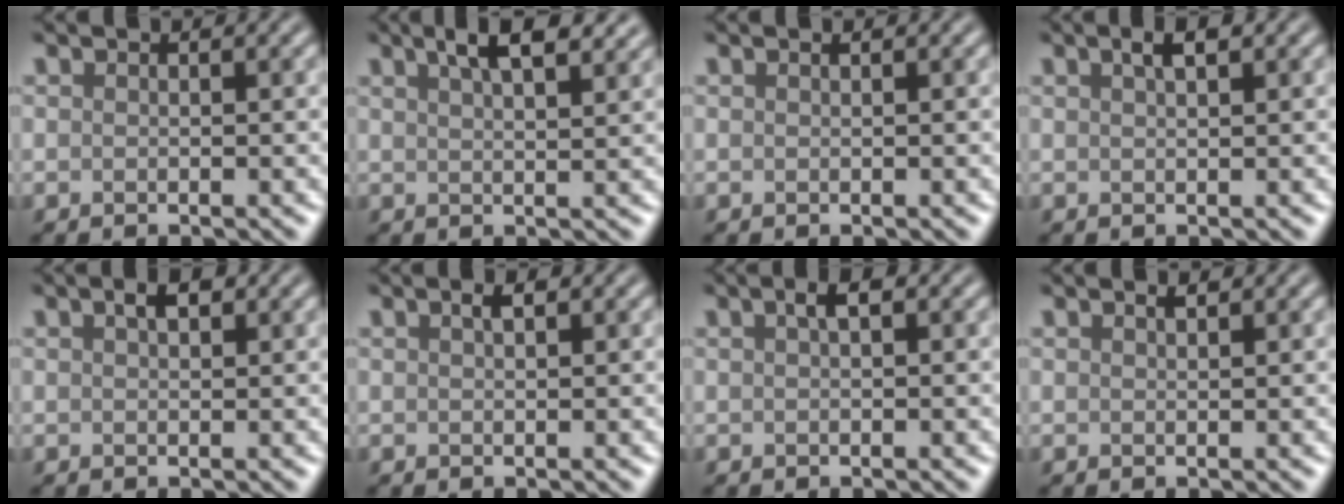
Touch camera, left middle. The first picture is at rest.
{"total": 4.7, "force": [3.2, 1.4, 3.2], "torque": [-0.040, 0.016, 0.041]}
{"total": 0.0}
{"total": 1.6, "force": [0.9, 0.4, 1.3], "torque": [-0.021, 0.004, 0.015]}
{"total": 1.6, "force": [0.8, 0.7, 1.2], "torque": [-0.020, 0.005, 0.014]}
{"total": 0.9, "force": [0.4, 0.2, 0.8], "torque": [-0.017, 0.001, 0.008]}
{"total": 1.2, "force": [0.4, 0.3, 1.1], "torque": [-0.022, 0.006, 0.009]}
{"total": 0.6, "force": [0.4, 0.1, 0.4], "torque": [-0.009, -0.002, 0.008]}